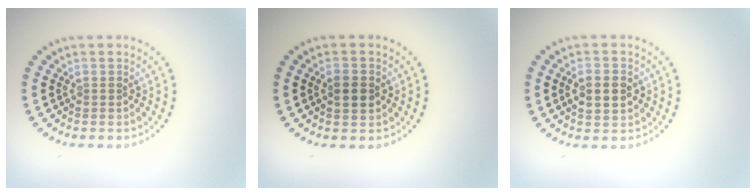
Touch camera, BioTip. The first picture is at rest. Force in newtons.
{"total": 2.2, "press": 2.2, "slide": 0.1}
{"total": 2.9, "press": 2.9, "slide": 0.2}